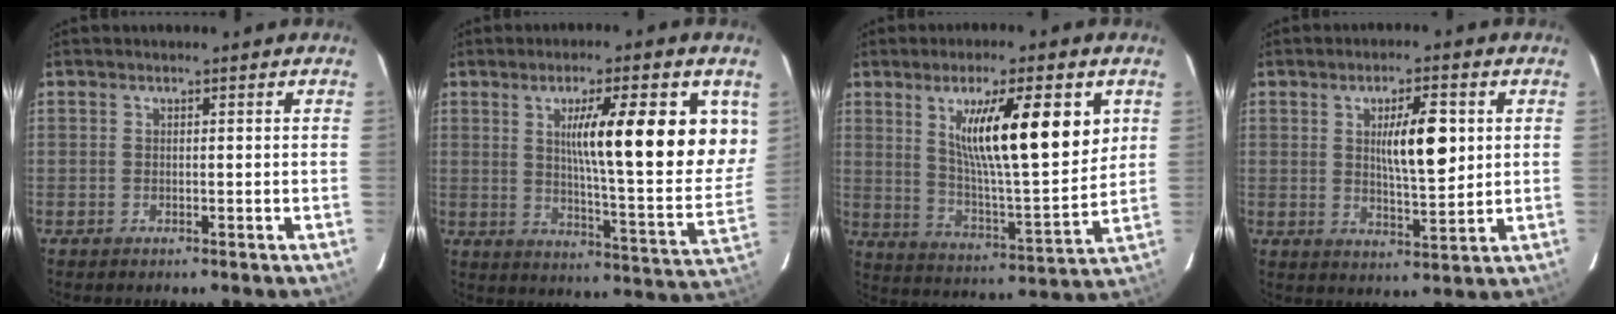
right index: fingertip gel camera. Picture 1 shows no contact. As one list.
[{"total": 19.3, "force": [6.5, 1.9, 18.1], "torque": [-0.244, -0.009, 0.092]}, {"total": 17.5, "force": [6.0, 2.8, 16.2], "torque": [-0.270, -0.004, 0.104]}, {"total": 8.7, "force": [1.8, 2.2, 8.2], "torque": [-0.134, 0.004, 0.036]}]